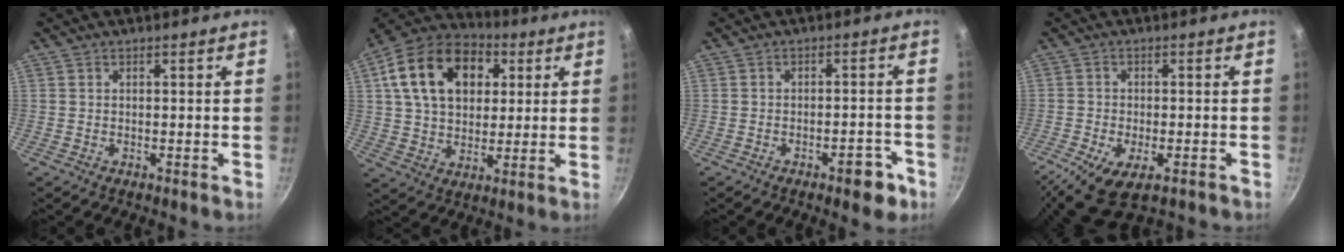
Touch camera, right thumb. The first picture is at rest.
{"total": 20.3, "force": [6.1, 13.9, 13.4], "torque": [-0.211, 0.009, 0.093]}
{"total": 5.8, "force": [-3.2, 2.5, 4.1], "torque": [-0.031, 0.029, -0.034]}
{"total": 11.5, "force": [-5.6, 5.3, 8.5], "torque": [-0.161, -0.017, -0.094]}